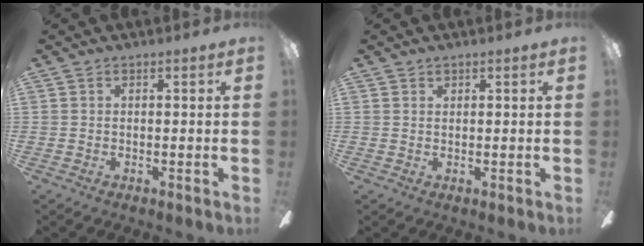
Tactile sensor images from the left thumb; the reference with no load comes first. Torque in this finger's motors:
{"motor_torque": [-0.21, -0.01, -0.24, 0.23, -0.02]}